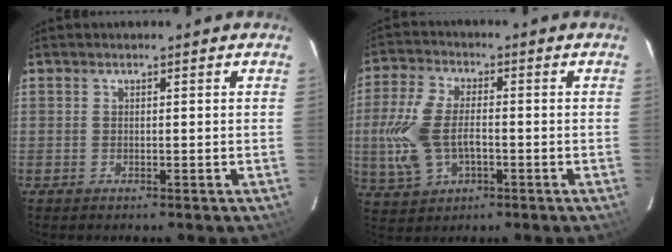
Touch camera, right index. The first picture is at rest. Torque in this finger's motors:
{"motor_torque": [0.36, -0.13, 0.41, 0.10]}